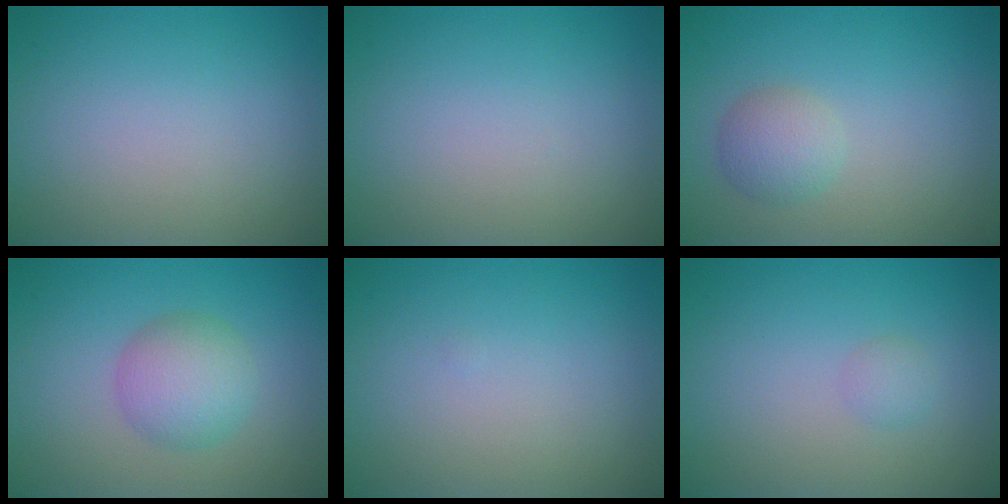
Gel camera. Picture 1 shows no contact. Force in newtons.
{"total": 0.0}
{"total": 2.4, "press": 2.4, "slide": 0.0}
{"total": 3.9, "press": 3.9, "slide": 0.2}
{"total": 0.0}
{"total": 1.0, "press": 1.0, "slide": 0.1}